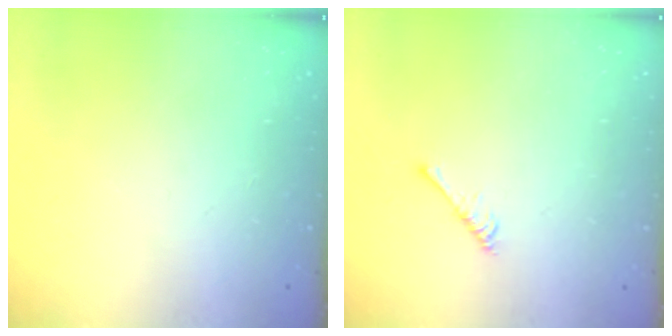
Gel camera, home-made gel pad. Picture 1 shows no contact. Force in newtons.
{"total": 2.9, "press": 2.9, "slide": 0.5}